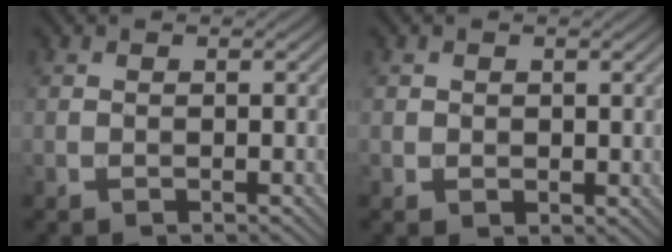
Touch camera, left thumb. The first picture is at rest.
{"total": 1.4, "force": [0.5, 1.3, 0.3], "torque": [-0.009, -0.007, 0.008]}